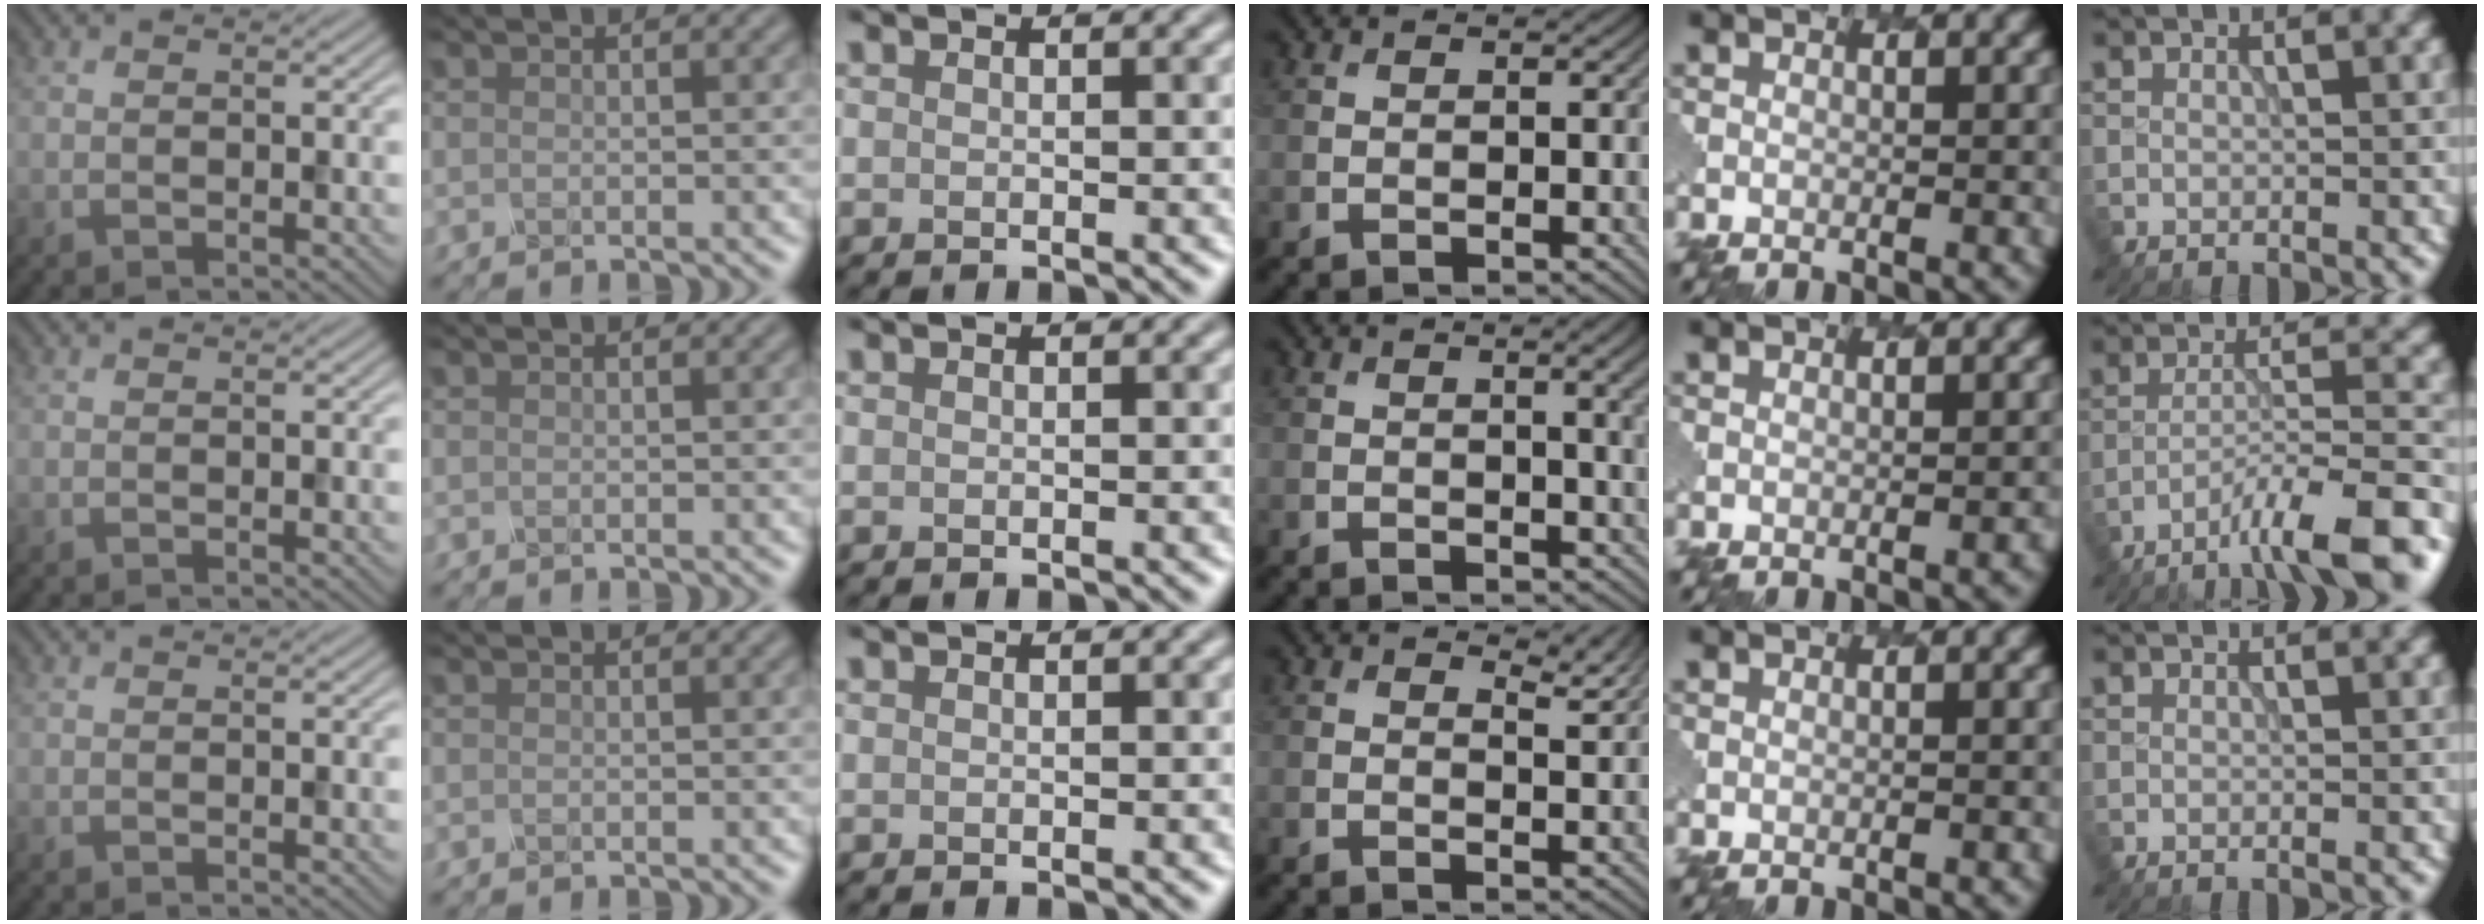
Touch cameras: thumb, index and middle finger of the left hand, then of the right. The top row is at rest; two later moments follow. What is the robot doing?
{"motion": "pour", "object": "mug"}